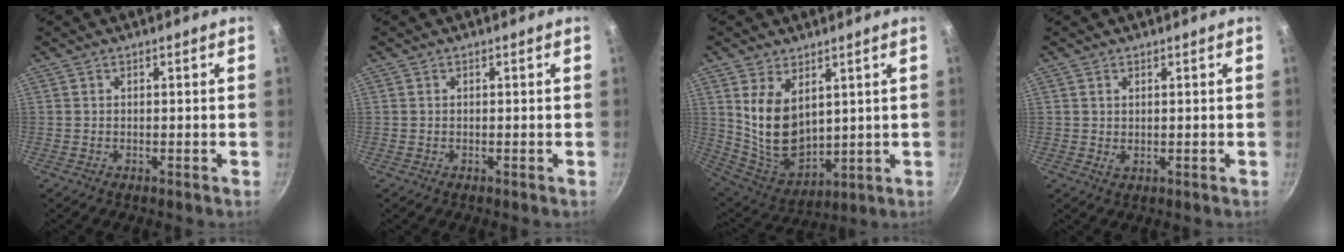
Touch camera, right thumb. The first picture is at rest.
{"total": 0.0}
{"total": 12.7, "force": [3.8, 7.8, 9.3], "torque": [-0.151, -0.043, 0.099]}
{"total": 1.1, "force": [0.5, 0.6, 0.7], "torque": [-0.012, -0.006, 0.009]}